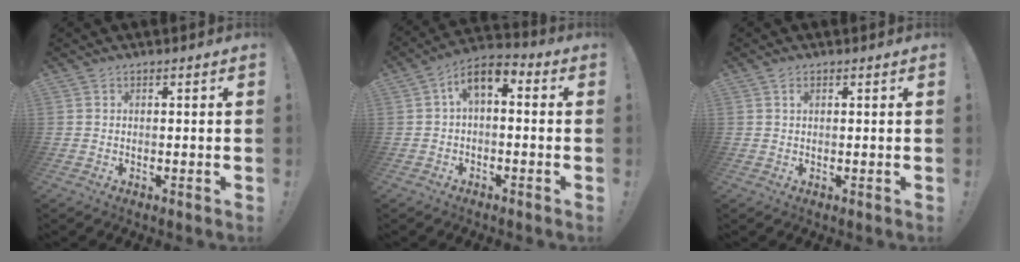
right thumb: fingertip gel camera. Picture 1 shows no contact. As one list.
[{"total": 6.4, "force": [1.1, 3.3, 5.3], "torque": [-0.099, 0.006, 0.027]}, {"total": 0.8, "force": [0.5, 0.3, 0.5], "torque": [-0.005, -0.001, 0.007]}]